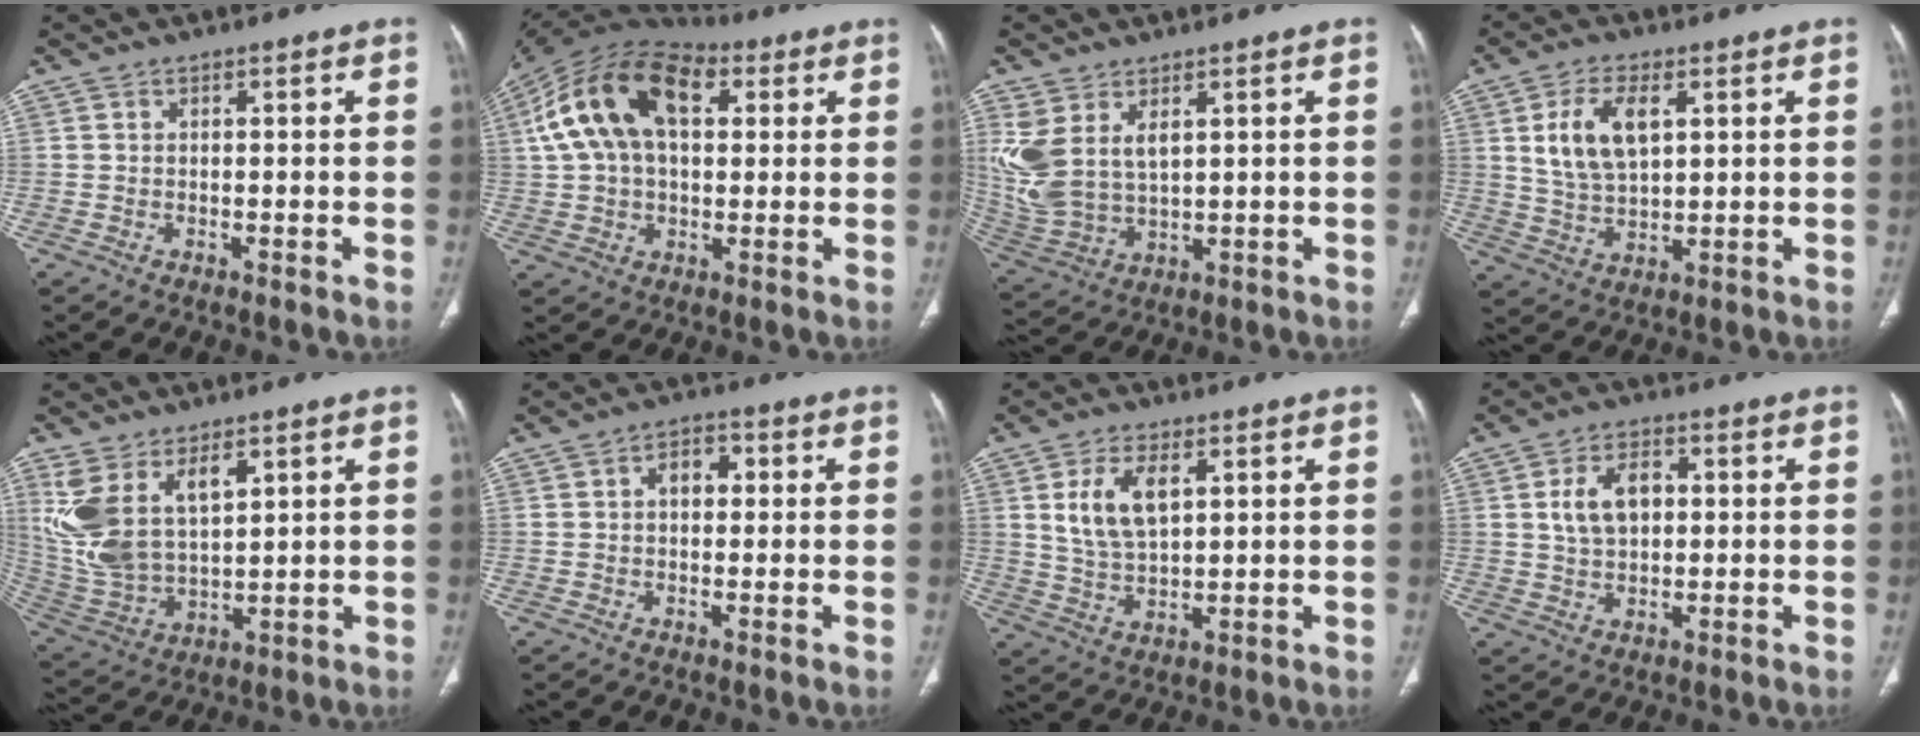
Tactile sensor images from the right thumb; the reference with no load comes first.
{"total": 19.9, "force": [5.7, 11.8, 15.0], "torque": [-0.264, 0.027, 0.090]}
{"total": 11.7, "force": [4.3, 7.0, 8.3], "torque": [-0.186, -0.013, 0.109]}
{"total": 10.1, "force": [3.2, 5.4, 7.9], "torque": [-0.146, -0.006, 0.065]}
{"total": 13.7, "force": [6.2, 7.3, 9.9], "torque": [-0.196, -0.021, 0.144]}
{"total": 4.4, "force": [0.7, 3.0, 3.2], "torque": [-0.039, 0.012, 0.007]}
{"total": 8.9, "force": [3.1, 4.6, 7.0], "torque": [-0.128, -0.009, 0.064]}
{"total": 7.7, "force": [1.4, 4.9, 5.7], "torque": [-0.090, 0.007, 0.024]}